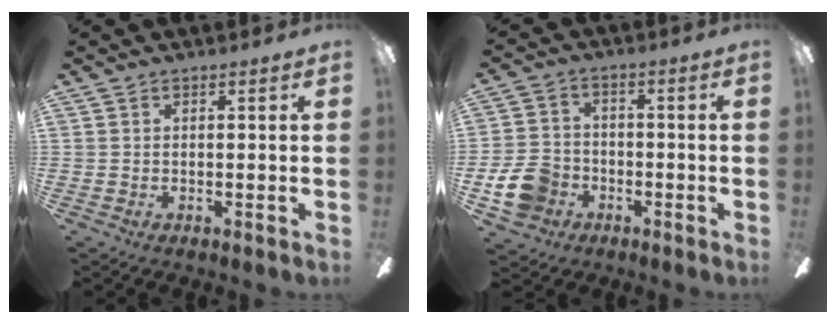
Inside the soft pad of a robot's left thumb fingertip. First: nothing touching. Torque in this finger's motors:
{"motor_torque": [0.52, 0.83, 0.24, -0.17, 0.03]}